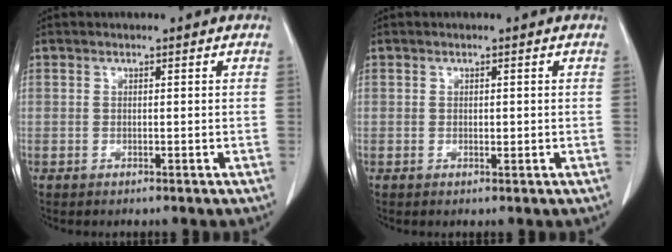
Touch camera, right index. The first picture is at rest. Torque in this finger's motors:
{"motor_torque": [0.16, -0.06, 0.04, 0.01]}